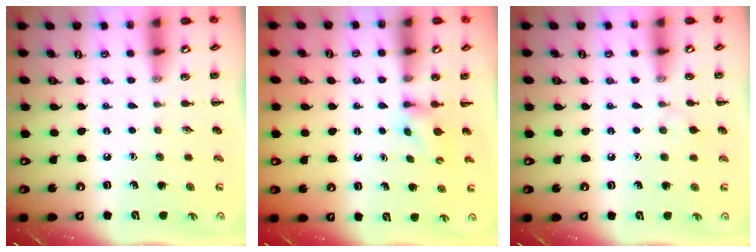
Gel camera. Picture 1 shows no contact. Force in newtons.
{"total": 3.5, "press": 3.3, "slide": 1.0}
{"total": 3.9, "press": 3.6, "slide": 1.6}